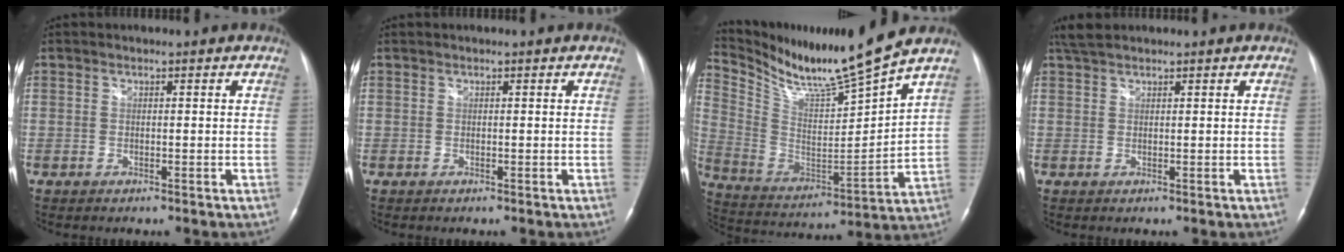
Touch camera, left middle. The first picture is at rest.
{"total": 0.0}
{"total": 15.9, "force": [14.2, -1.6, 7.0], "torque": [-0.147, -0.041, 0.259]}
{"total": 2.8, "force": [2.5, 0.6, 1.1], "torque": [-0.029, 0.017, 0.051]}